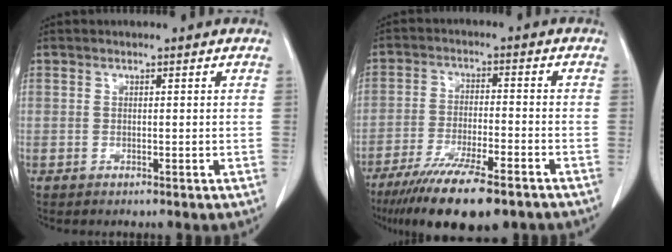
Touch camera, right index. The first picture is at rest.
{"total": 15.4, "force": [-11.5, 2.7, 9.9], "torque": [-0.161, -0.034, -0.185]}